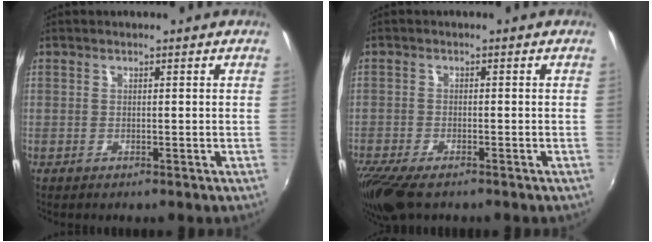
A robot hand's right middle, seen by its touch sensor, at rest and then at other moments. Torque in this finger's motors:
{"motor_torque": [0.95, -0.99, 0.15, 0.08]}